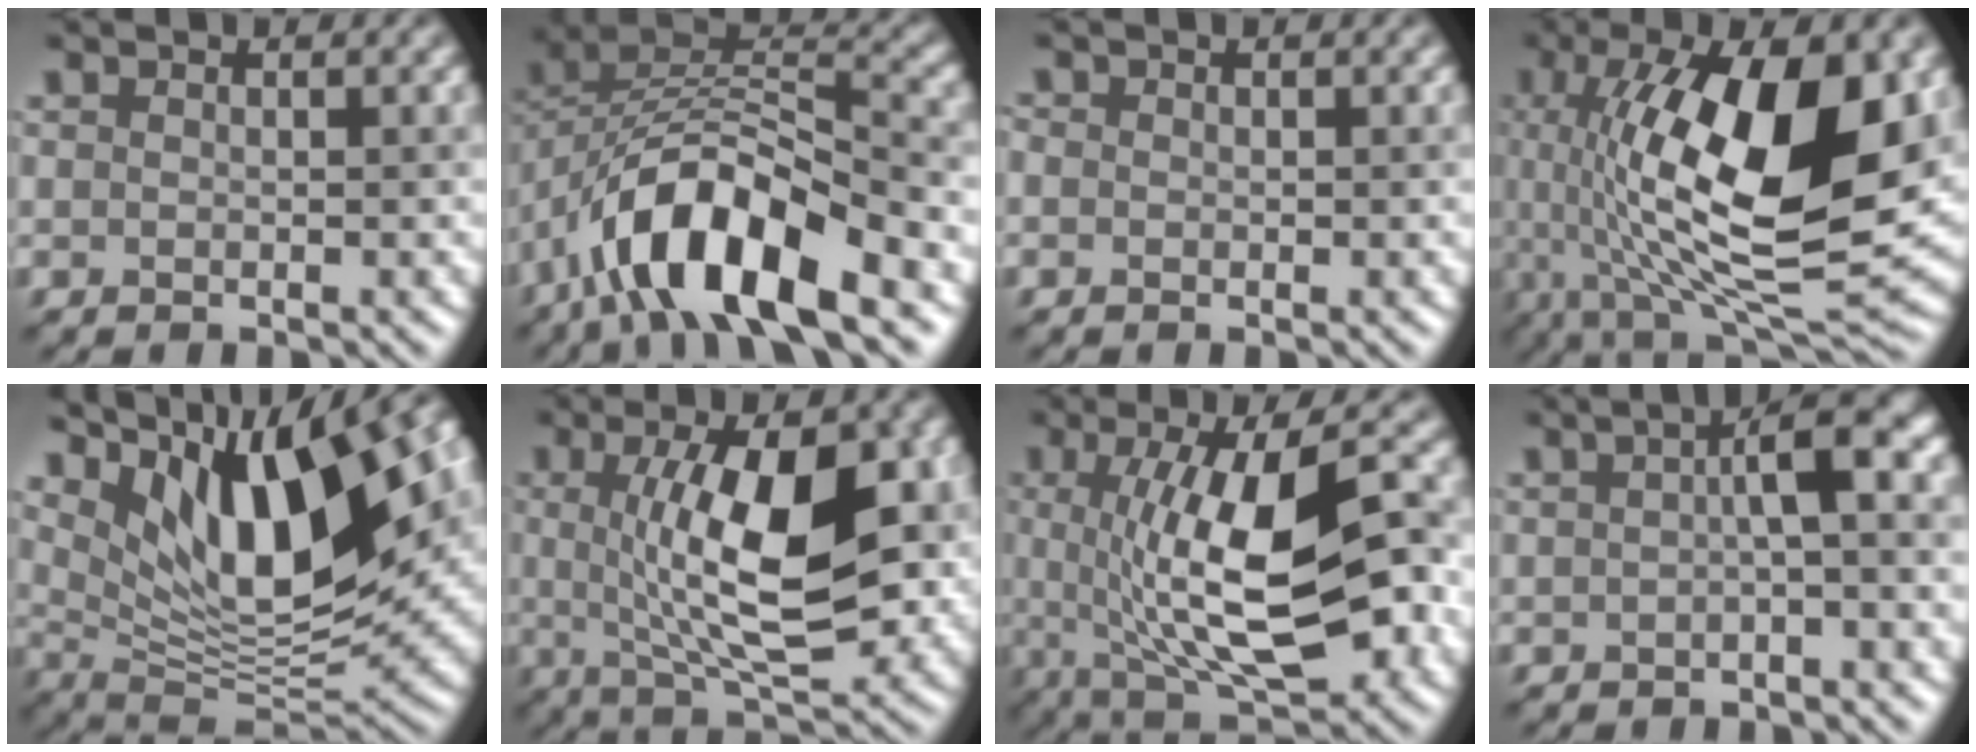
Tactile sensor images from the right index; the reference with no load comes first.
{"total": 10.6, "force": [-5.4, 4.4, 8.1], "torque": [-0.142, 0.016, -0.101]}
{"total": 1.1, "force": [0.3, 0.9, 0.5], "torque": [-0.010, 0.004, -0.007]}
{"total": 15.7, "force": [2.6, 6.1, 14.3], "torque": [-0.245, 0.005, 0.043]}
{"total": 12.9, "force": [5.8, 5.1, 10.3], "torque": [-0.159, 0.010, 0.106]}
{"total": 10.8, "force": [1.1, 3.6, 10.1], "torque": [-0.149, 0.007, 0.021]}
{"total": 11.7, "force": [0.1, 4.0, 11.0], "torque": [-0.167, 0.008, 0.002]}
{"total": 3.7, "force": [0.3, 0.6, 3.6], "torque": [-0.050, 0.019, 0.003]}